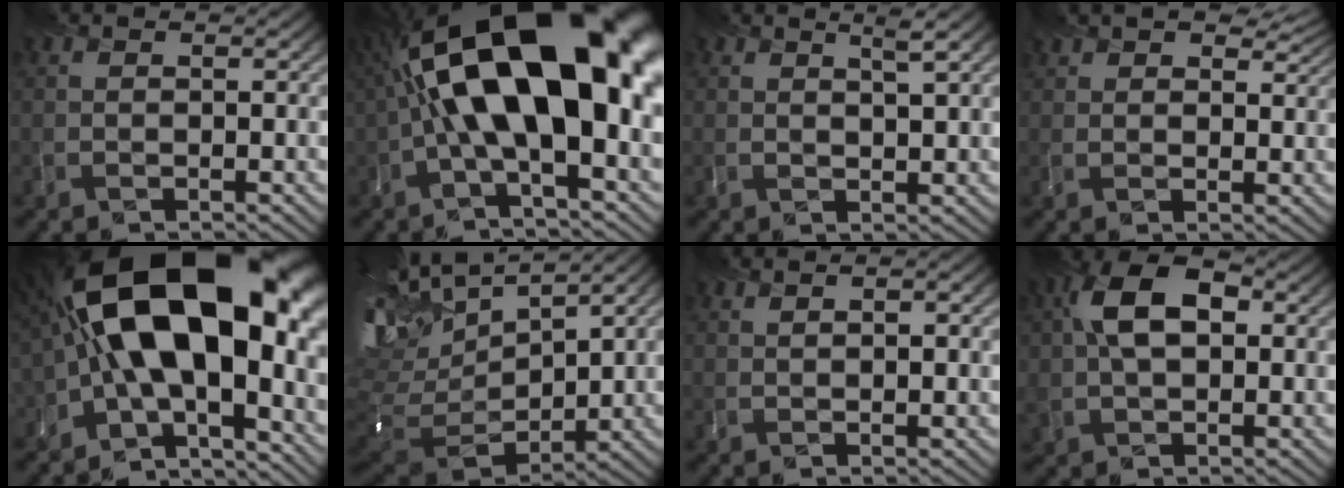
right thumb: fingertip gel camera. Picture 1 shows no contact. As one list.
[{"total": 18.9, "force": [1.6, 9.0, 16.6], "torque": [-0.280, 0.008, 0.034]}, {"total": 1.8, "force": [1.2, 0.2, 1.4], "torque": [-0.018, -0.003, 0.028]}, {"total": 4.9, "force": [3.5, 2.3, 2.5], "torque": [-0.037, -0.005, 0.059]}, {"total": 20.2, "force": [1.0, 10.8, 17.0], "torque": [-0.273, -0.014, 0.027]}, {"total": 12.9, "force": [5.3, 6.1, 10.0], "torque": [-0.235, 0.014, 0.123]}, {"total": 1.6, "force": [0.6, 0.5, 1.4], "torque": [-0.009, -0.006, 0.013]}, {"total": 9.1, "force": [1.4, 5.5, 7.1], "torque": [-0.165, 0.004, 0.020]}]